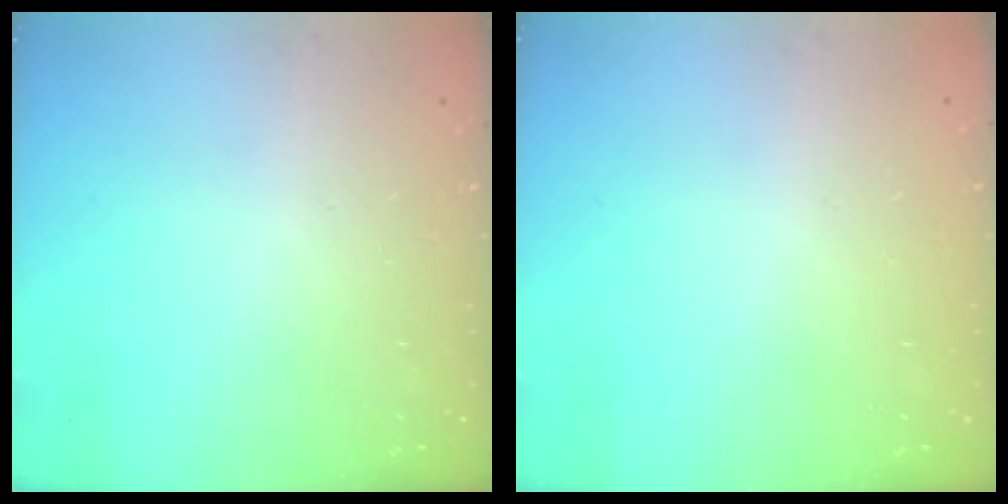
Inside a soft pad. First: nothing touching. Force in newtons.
{"total": 0.0}